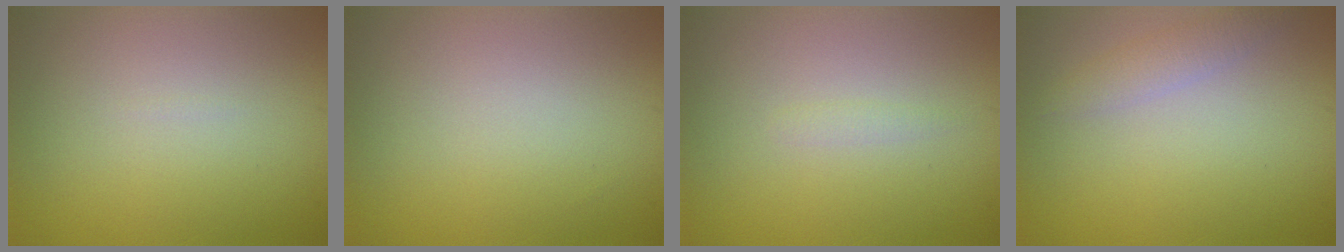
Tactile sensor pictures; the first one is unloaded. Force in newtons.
{"total": 0.0}
{"total": 0.6, "press": 0.6, "slide": 0.1}
{"total": 1.7, "press": 1.7, "slide": 0.1}